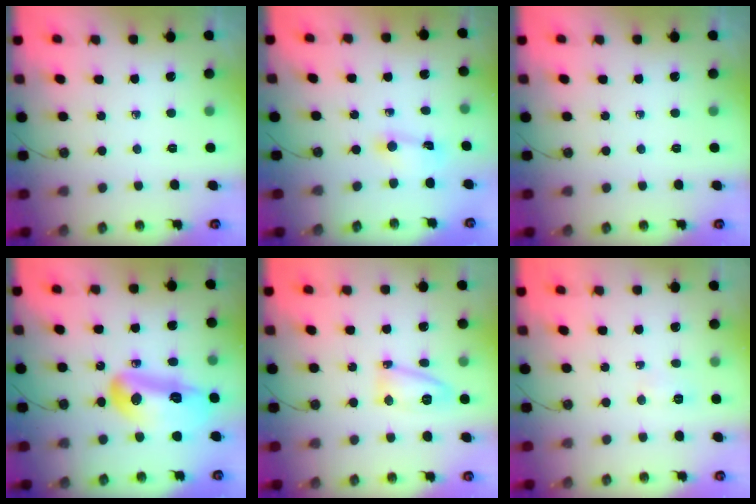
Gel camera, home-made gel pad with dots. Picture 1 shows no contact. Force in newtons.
{"total": 2.0, "press": 2.0, "slide": 0.1}
{"total": 0.0}
{"total": 15.7, "press": 15.6, "slide": 1.8}
{"total": 8.5, "press": 8.4, "slide": 0.9}
{"total": 3.9, "press": 3.7, "slide": 1.0}